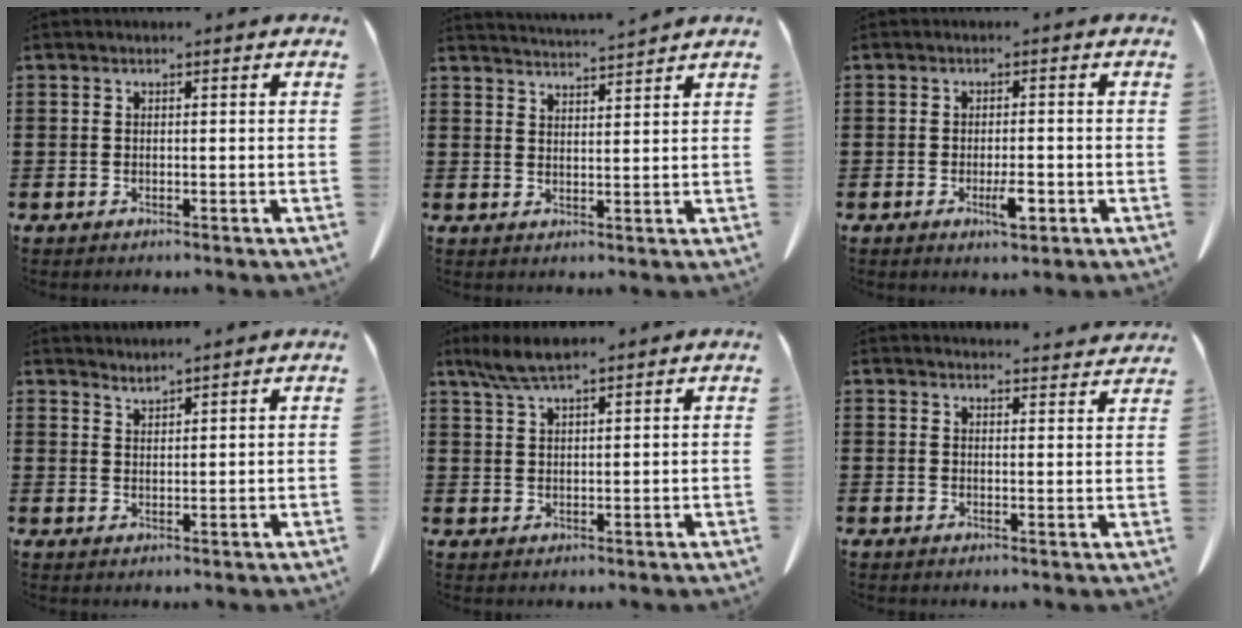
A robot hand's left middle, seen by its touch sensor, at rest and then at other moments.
{"total": 3.4, "force": [3.3, -0.5, 0.3], "torque": [-0.016, -0.018, 0.060]}
{"total": 3.6, "force": [-1.2, 1.2, 3.1], "torque": [-0.058, 0.002, -0.022]}
{"total": 2.1, "force": [2.0, -0.3, -0.2], "torque": [-0.002, -0.004, 0.040]}
{"total": 4.4, "force": [3.3, 0.6, 2.8], "torque": [-0.062, -0.002, 0.060]}
{"total": 3.2, "force": [3.2, -0.2, 0.3], "torque": [-0.006, -0.013, 0.059]}